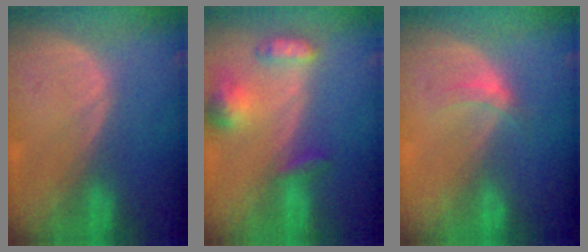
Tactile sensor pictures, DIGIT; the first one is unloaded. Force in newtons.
{"total": 6.3, "press": 6.2, "slide": 0.9}
{"total": 2.6, "press": 2.2, "slide": 1.4}